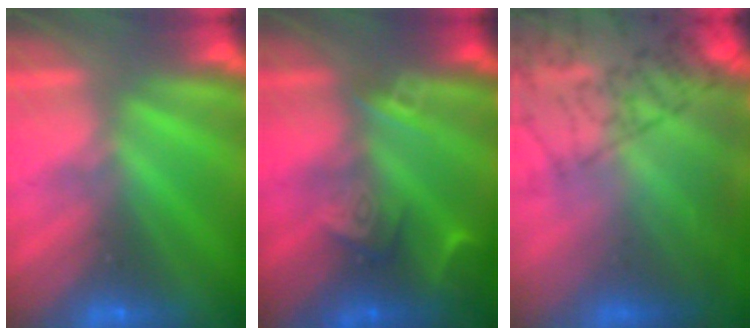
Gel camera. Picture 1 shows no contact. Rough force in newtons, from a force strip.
{"total": 2.4}
{"total": 10.9}